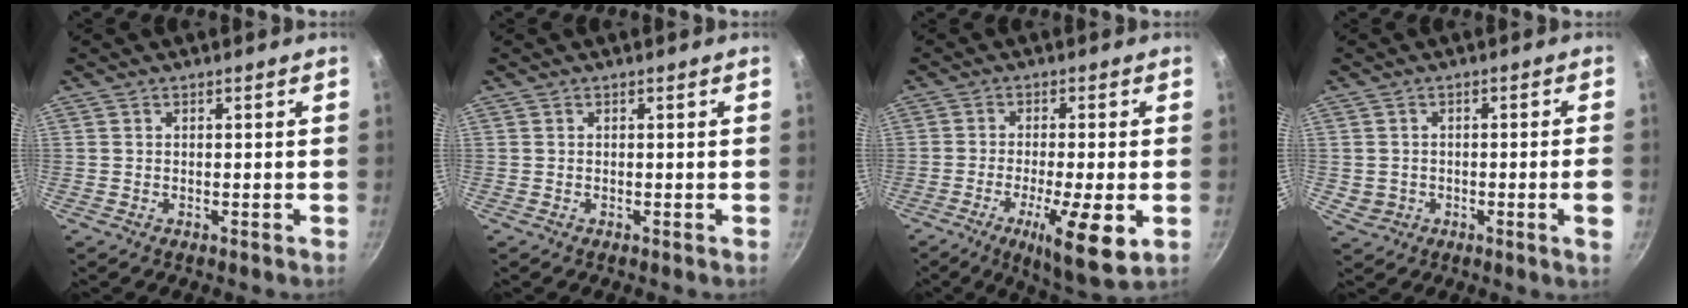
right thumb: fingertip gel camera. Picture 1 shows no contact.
{"total": 0.0}
{"total": 11.6, "force": [-3.8, 2.4, 10.7], "torque": [-0.178, -0.002, -0.058]}
{"total": 4.9, "force": [-0.7, 1.5, 4.6], "torque": [-0.070, 0.012, 0.000]}